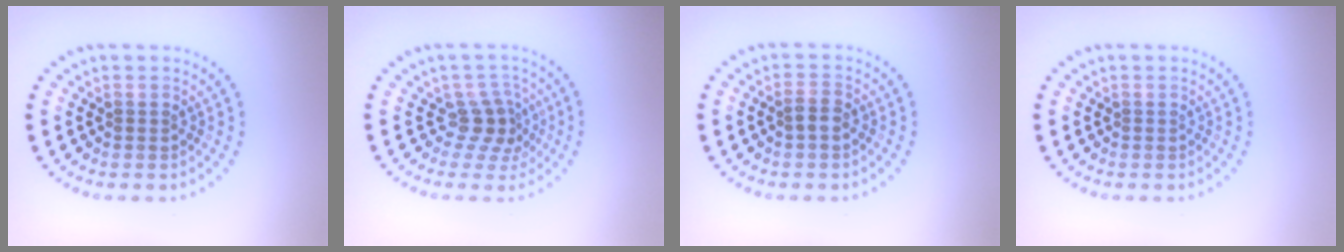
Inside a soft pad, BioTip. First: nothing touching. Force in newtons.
{"total": 2.6, "press": 1.8, "slide": 1.8}
{"total": 1.3, "press": 1.2, "slide": 0.5}
{"total": 0.0}